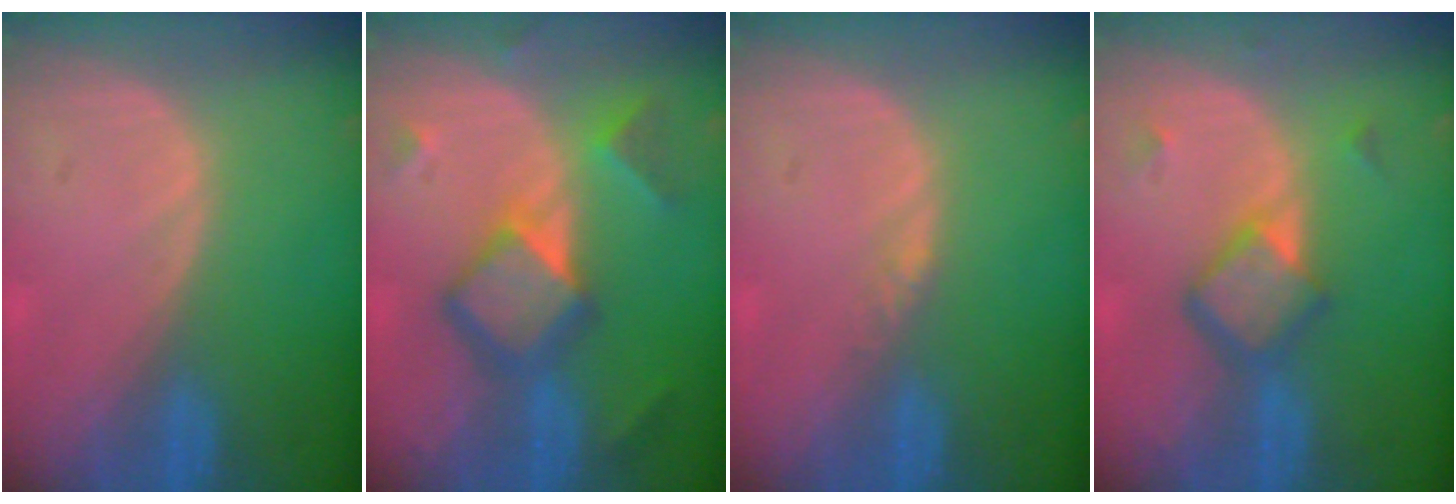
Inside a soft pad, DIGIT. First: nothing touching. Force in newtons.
{"total": 8.0, "press": 8.0, "slide": 0.5}
{"total": 1.0, "press": 0.8, "slide": 0.6}
{"total": 5.9, "press": 5.1, "slide": 2.9}